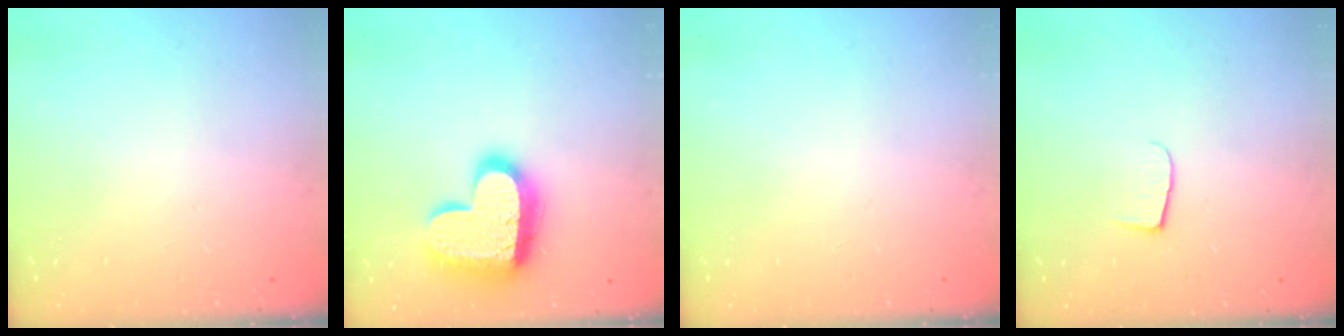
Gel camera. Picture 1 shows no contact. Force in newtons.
{"total": 18.4, "press": 18.3, "slide": 1.7}
{"total": 0.0}
{"total": 5.3, "press": 5.2, "slide": 0.4}